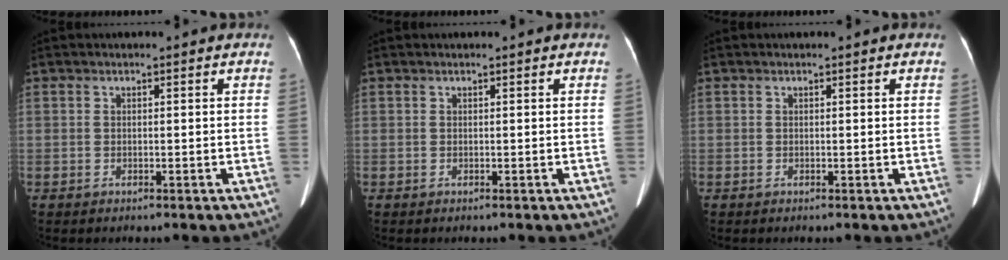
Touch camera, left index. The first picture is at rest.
{"total": 0.0}
{"total": 0.0}